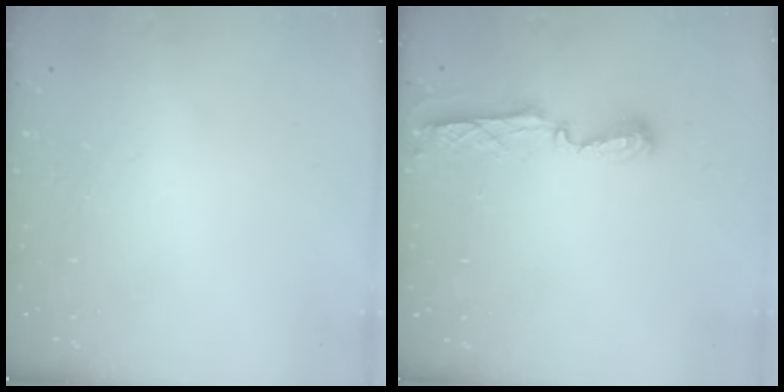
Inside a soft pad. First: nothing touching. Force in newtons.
{"total": 5.6, "press": 5.5, "slide": 0.6}